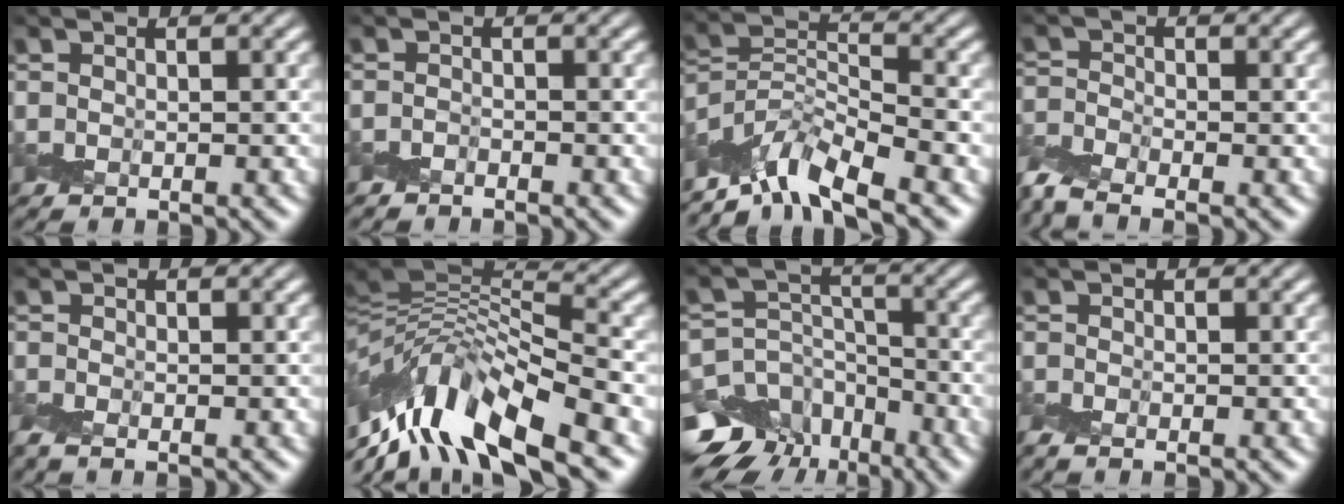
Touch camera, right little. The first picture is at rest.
{"total": 1.0, "force": [-1.0, -0.2, -0.2], "torque": [0.006, 0.001, -0.023]}
{"total": 6.1, "force": [-5.4, 0.7, 2.7], "torque": [-0.044, -0.002, -0.114]}
{"total": 4.4, "force": [-3.2, 1.7, 2.4], "torque": [-0.055, -0.007, -0.077]}
{"total": 2.0, "force": [-0.9, 1.0, 1.4], "torque": [-0.045, 0.001, -0.027]}
{"total": 10.2, "force": [-5.9, 2.7, 7.9], "torque": [-0.137, 0.018, -0.115]}
{"total": 11.1, "force": [-7.2, 7.9, 3.0], "torque": [-0.066, -0.028, -0.124]}
{"total": 1.3, "force": [-0.8, 0.5, 0.8], "torque": [-0.030, -0.001, -0.023]}